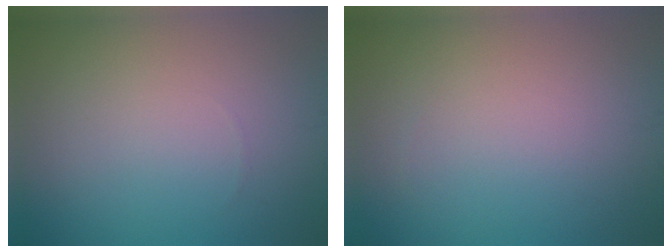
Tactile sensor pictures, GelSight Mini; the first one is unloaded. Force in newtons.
{"total": 0.0}